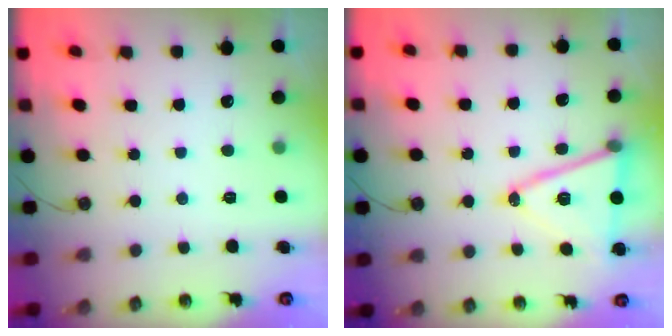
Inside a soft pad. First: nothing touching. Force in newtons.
{"total": 15.1, "press": 14.6, "slide": 3.8}